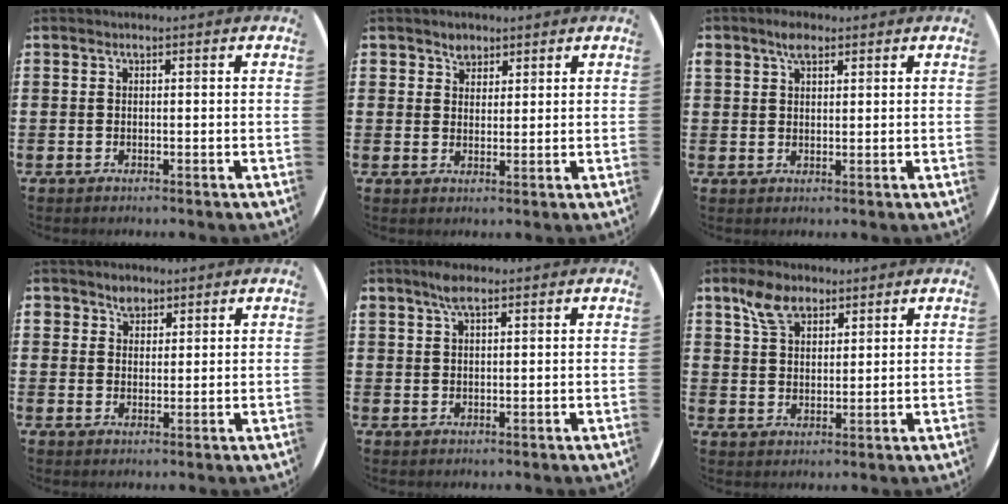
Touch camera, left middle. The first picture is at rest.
{"total": 2.6, "force": [2.1, 1.6, 0.3], "torque": [0.007, -0.002, 0.038]}
{"total": 2.8, "force": [2.1, 1.5, 1.2], "torque": [-0.010, -0.001, 0.035]}
{"total": 2.7, "force": [2.0, 1.8, 0.4], "torque": [0.004, -0.001, 0.036]}
{"total": 2.8, "force": [2.0, 1.0, 1.6], "torque": [-0.028, 0.003, 0.034]}
{"total": 5.8, "force": [4.0, 3.3, 2.7], "torque": [-0.057, 0.003, 0.073]}